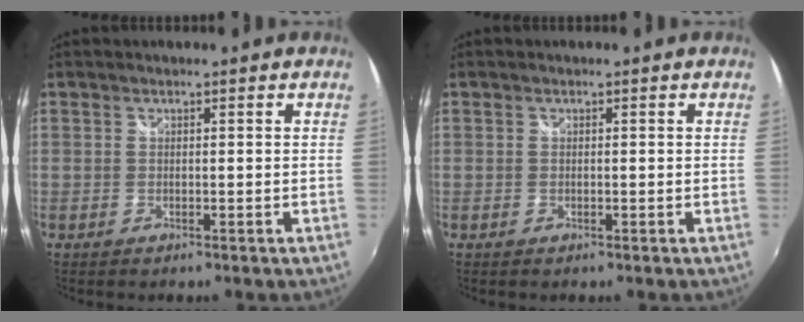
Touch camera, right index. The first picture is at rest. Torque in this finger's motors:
{"motor_torque": [-0.22, 0.17, -0.03, 0.00]}